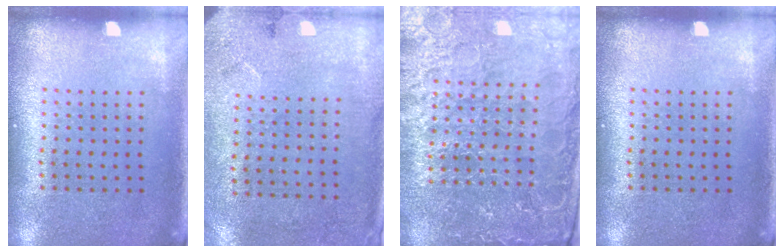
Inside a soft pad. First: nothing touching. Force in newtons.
{"total": 2.7, "press": 2.2, "slide": 1.6}
{"total": 5.0, "press": 4.6, "slide": 1.8}
{"total": 0.0}